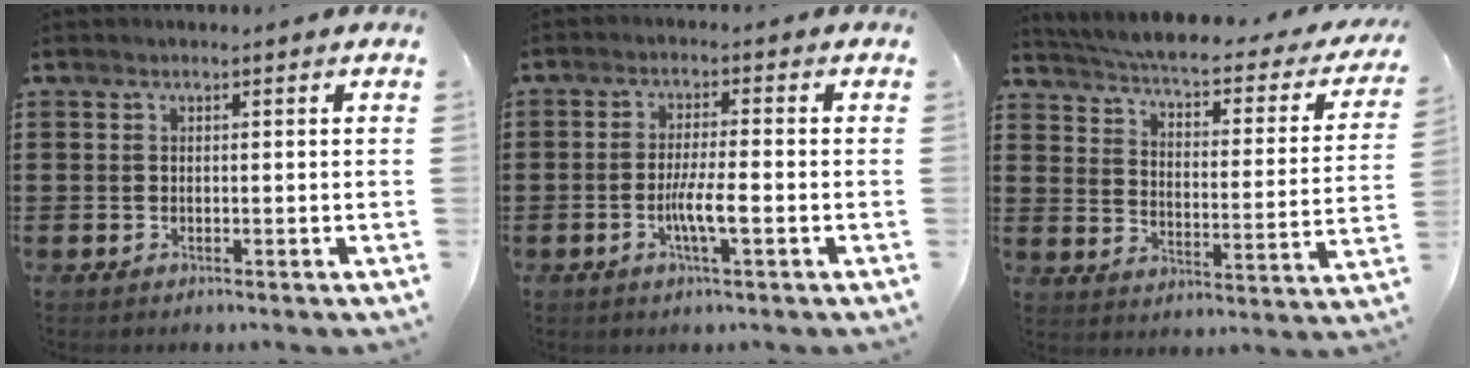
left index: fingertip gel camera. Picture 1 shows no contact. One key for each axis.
{"total": 4.9, "fx": -1.5, "fy": 0.6, "fz": 4.7, "tx": -0.087, "ty": -0.002, "tz": -0.029}
{"total": 3.9, "fx": 3.4, "fy": -0.1, "fz": 1.9, "tx": -0.059, "ty": -0.035, "tz": 0.049}